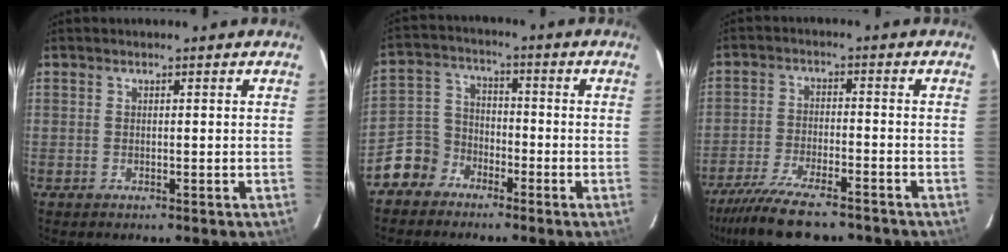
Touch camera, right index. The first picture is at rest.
{"total": 7.2, "force": [-4.9, 5.3, 0.6], "torque": [-0.025, 0.031, -0.103]}
{"total": 13.5, "force": [-11.2, 3.3, 6.7], "torque": [-0.153, -0.024, -0.191]}